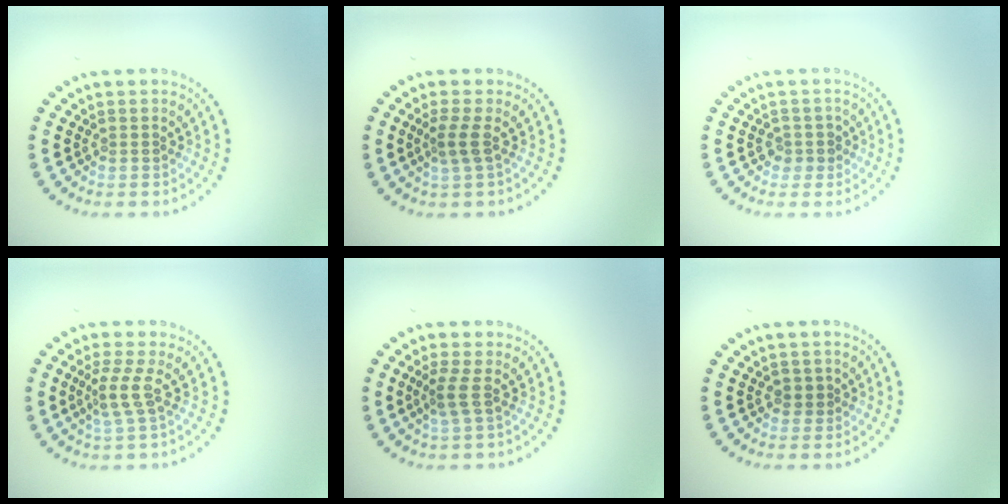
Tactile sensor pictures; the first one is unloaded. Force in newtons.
{"total": 2.0, "press": 1.3, "slide": 1.5}
{"total": 1.5, "press": 1.3, "slide": 0.8}
{"total": 2.3, "press": 1.6, "slide": 1.7}
{"total": 1.9, "press": 1.3, "slide": 1.5}
{"total": 1.0, "press": 0.8, "slide": 0.5}